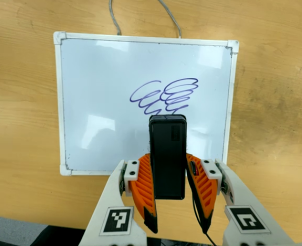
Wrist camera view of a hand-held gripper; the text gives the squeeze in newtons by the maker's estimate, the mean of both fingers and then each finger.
{"total": 4.2, "left": 3.0, "right": 5.5}